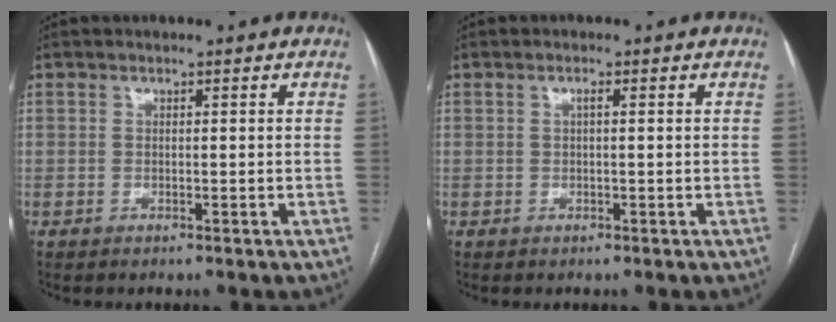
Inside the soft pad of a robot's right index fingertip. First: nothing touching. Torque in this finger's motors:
{"motor_torque": [0.14, 0.12, -0.05, 0.02]}